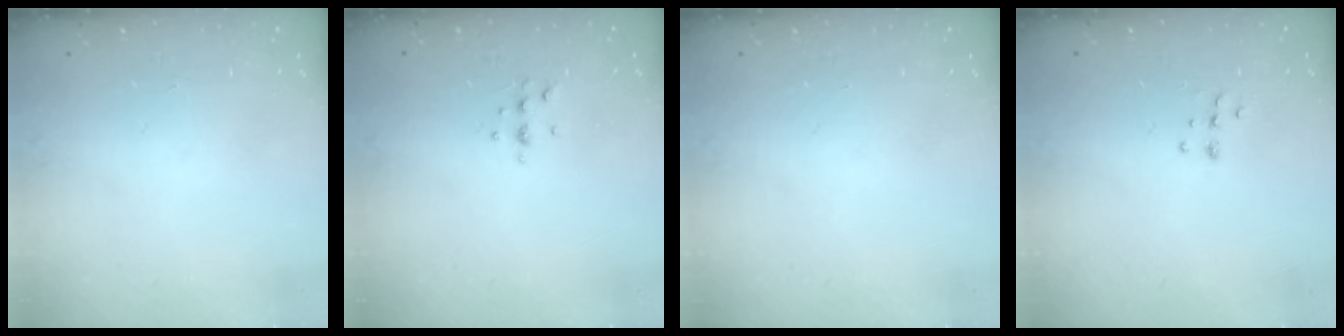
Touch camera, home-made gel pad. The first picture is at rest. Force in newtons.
{"total": 3.8, "press": 3.6, "slide": 1.1}
{"total": 0.0}
{"total": 7.0, "press": 6.9, "slide": 0.6}